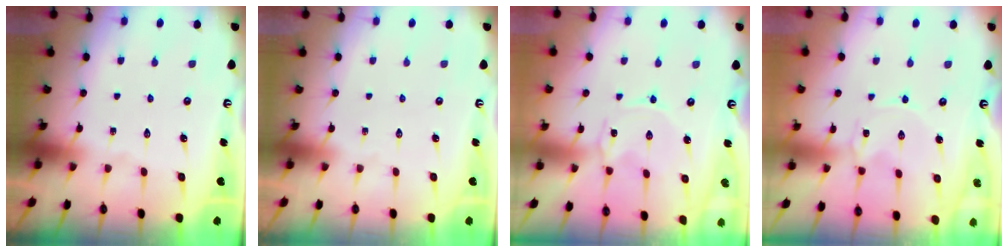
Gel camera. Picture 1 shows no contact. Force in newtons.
{"total": 0.0}
{"total": 0.6, "press": 0.6, "slide": 0.2}
{"total": 0.0}